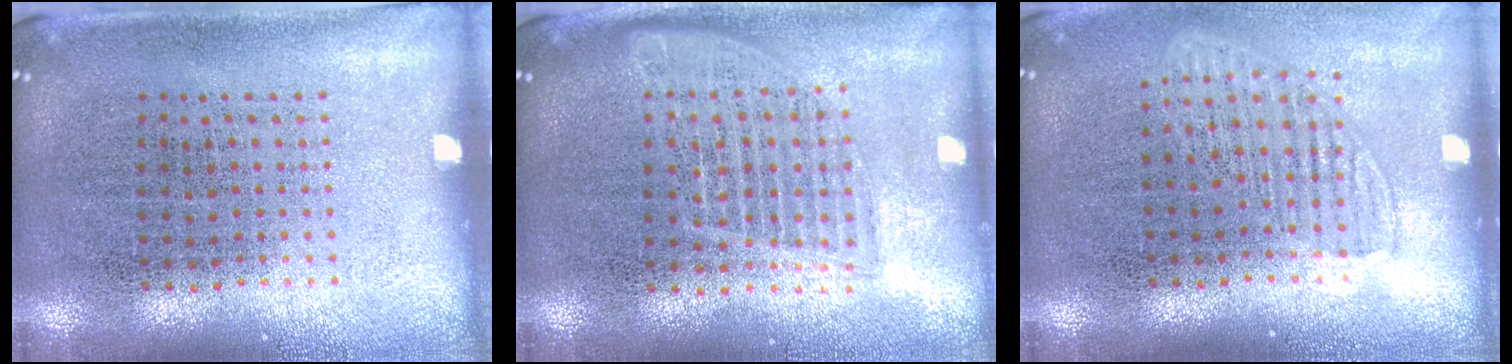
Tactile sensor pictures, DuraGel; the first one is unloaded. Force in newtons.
{"total": 1.7, "press": 1.4, "slide": 0.9}
{"total": 1.3, "press": 1.1, "slide": 0.7}